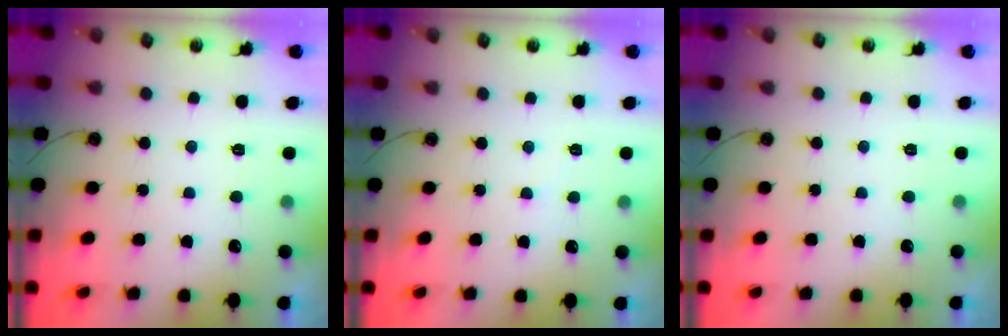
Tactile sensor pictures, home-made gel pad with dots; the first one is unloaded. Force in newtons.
{"total": 2.3, "press": 2.3, "slide": 0.4}
{"total": 0.0}